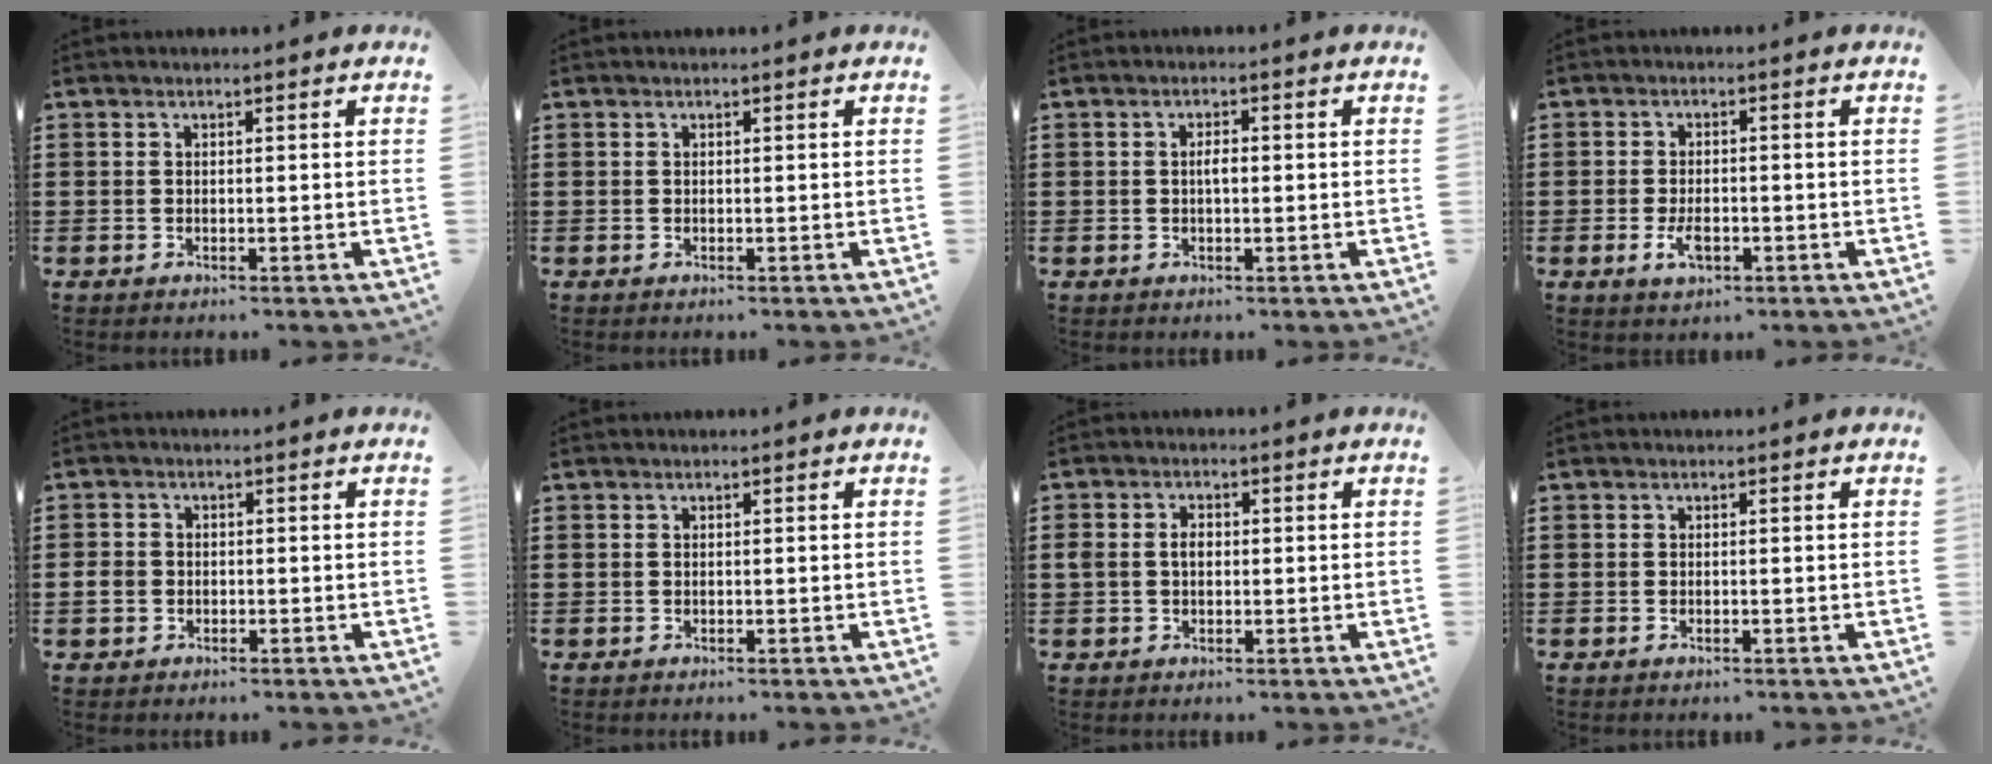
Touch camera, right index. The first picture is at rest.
{"total": 0.0}
{"total": 1.8, "force": [0.0, 0.6, 1.7], "torque": [-0.032, 0.002, -0.001]}
{"total": 3.5, "force": [-1.2, 1.7, 2.8], "torque": [-0.064, -0.004, -0.024]}
{"total": 2.4, "force": [-0.8, 1.9, 1.2], "torque": [-0.036, -0.003, -0.018]}
{"total": 0.0}
{"total": 2.4, "force": [0.2, 1.8, 1.7], "torque": [-0.035, 0.008, 0.002]}
{"total": 0.0}